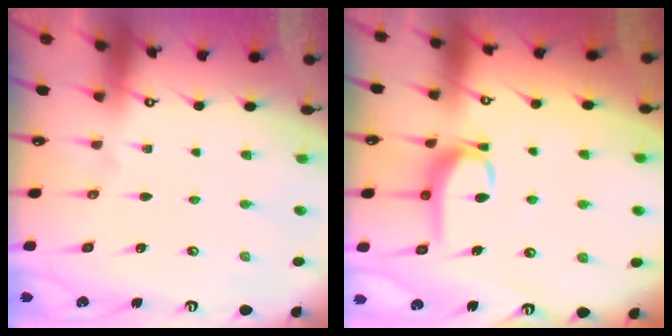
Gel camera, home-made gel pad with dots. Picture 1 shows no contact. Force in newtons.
{"total": 7.6, "press": 7.6, "slide": 0.4}